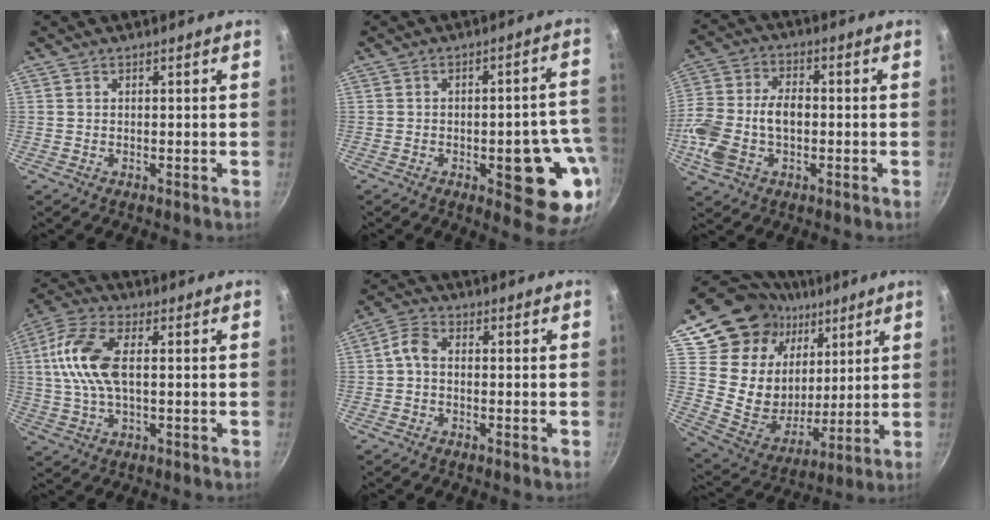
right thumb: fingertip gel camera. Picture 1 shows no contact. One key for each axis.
{"total": 14.6, "fx": -4.4, "fy": 5.9, "fz": 12.7, "tx": -0.100, "ty": 0.024, "tz": -0.054}
{"total": 13.1, "fx": -2.3, "fy": 8.3, "fz": 9.9, "tx": -0.192, "ty": 0.030, "tz": -0.052}
{"total": 12.0, "fx": 1.2, "fy": 6.0, "fz": 10.4, "tx": -0.218, "ty": 0.017, "tz": 0.011}
{"total": 3.5, "fx": -0.7, "fy": 2.3, "fz": 2.6, "tx": -0.058, "ty": 0.019, "tz": -0.025}
{"total": 22.6, "fx": 10.7, "fy": 16.7, "fz": 10.8, "tx": -0.176, "ty": -0.041, "tz": 0.197}